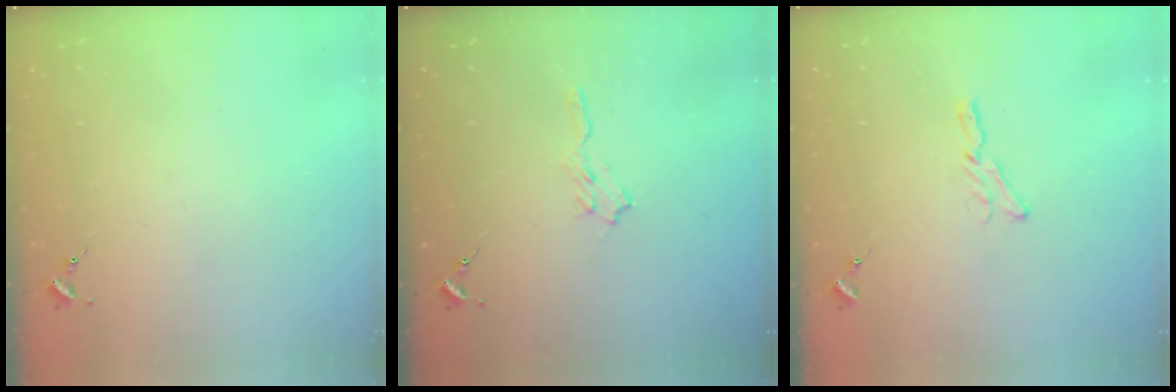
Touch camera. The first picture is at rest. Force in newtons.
{"total": 5.8, "press": 5.7, "slide": 0.6}
{"total": 5.6, "press": 5.6, "slide": 0.5}